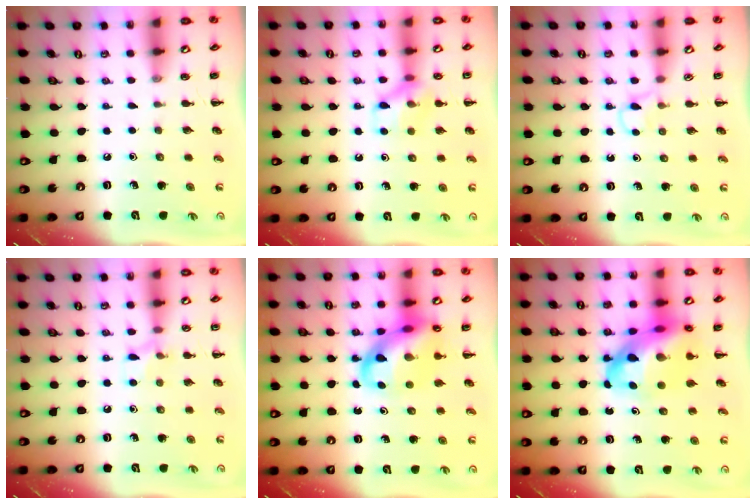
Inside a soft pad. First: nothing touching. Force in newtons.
{"total": 10.4, "press": 10.4, "slide": 1.0}
{"total": 3.2, "press": 3.0, "slide": 1.1}
{"total": 6.5, "press": 6.1, "slide": 2.3}
{"total": 15.5, "press": 15.0, "slide": 3.8}
{"total": 17.9, "press": 17.4, "slide": 4.2}